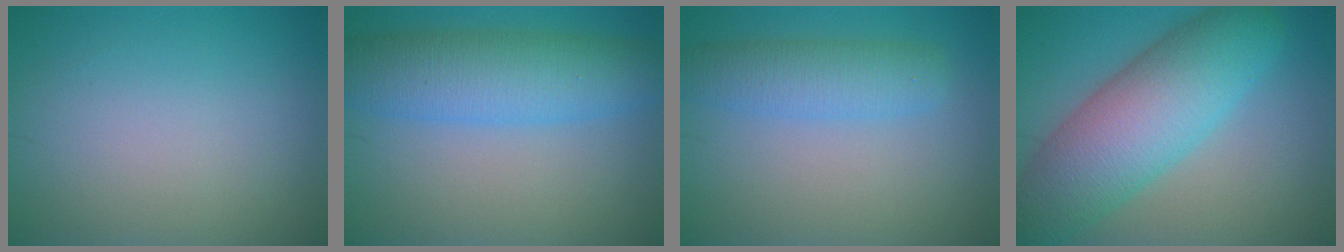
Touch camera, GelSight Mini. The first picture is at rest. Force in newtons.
{"total": 7.2, "press": 7.2, "slide": 0.2}
{"total": 3.9, "press": 3.9, "slide": 0.2}
{"total": 10.0, "press": 10.0, "slide": 0.3}